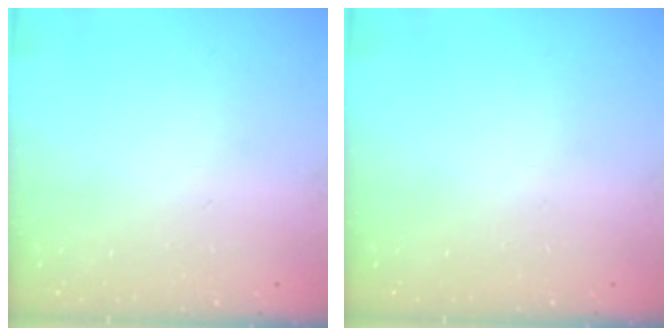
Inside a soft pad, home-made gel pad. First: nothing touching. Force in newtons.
{"total": 0.0}